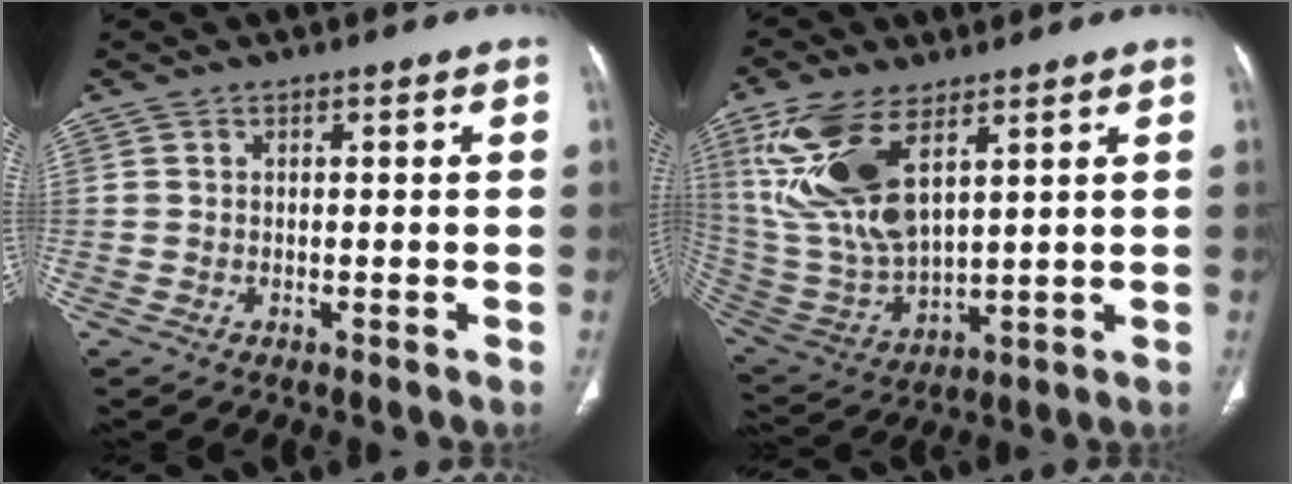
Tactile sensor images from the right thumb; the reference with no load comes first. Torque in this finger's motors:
{"motor_torque": [0.82, 3.71, 2.02, 0.76, 0.24]}